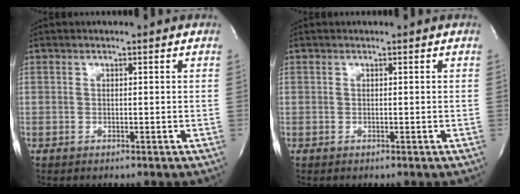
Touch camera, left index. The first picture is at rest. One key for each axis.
{"total": 0.0}